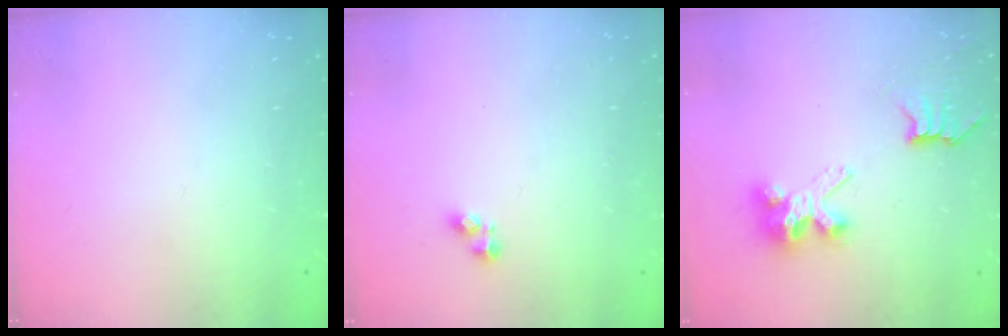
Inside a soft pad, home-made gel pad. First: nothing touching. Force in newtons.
{"total": 2.8, "press": 2.8, "slide": 0.3}
{"total": 7.4, "press": 7.4, "slide": 0.0}